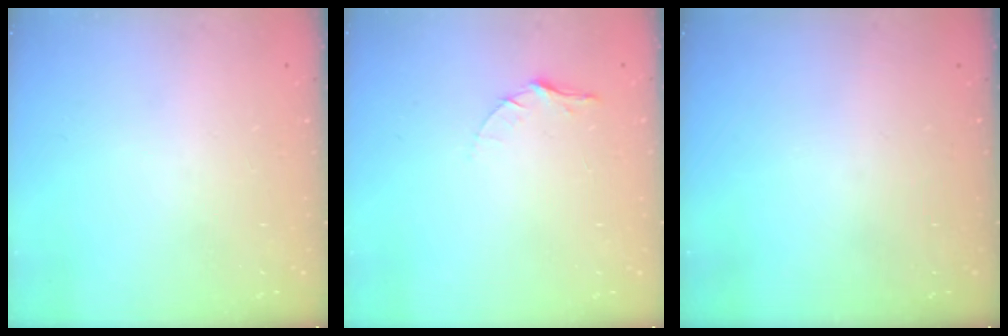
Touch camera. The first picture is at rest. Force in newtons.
{"total": 4.4, "press": 4.3, "slide": 0.5}
{"total": 0.0}